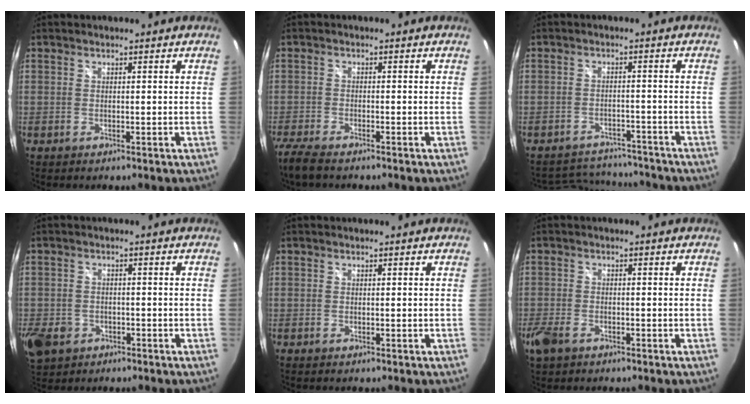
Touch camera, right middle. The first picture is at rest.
{"total": 5.0, "force": [-4.1, 0.7, 2.7], "torque": [-0.077, -0.021, -0.084]}
{"total": 9.6, "force": [-8.9, 3.0, 1.7], "torque": [-0.047, 0.019, -0.120]}
{"total": 10.4, "force": [-4.6, 7.9, 5.0], "torque": [-0.155, -0.020, -0.077]}
{"total": 0.0}
{"total": 4.8, "force": [-2.9, 2.8, 2.6], "torque": [-0.069, -0.009, -0.055]}